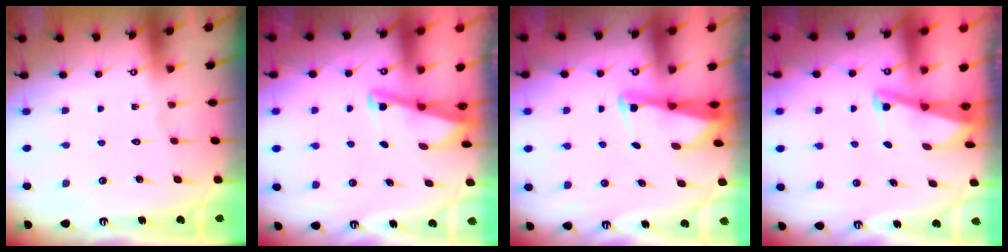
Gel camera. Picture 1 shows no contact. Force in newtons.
{"total": 2.9, "press": 2.9, "slide": 0.4}
{"total": 2.5, "press": 2.5, "slide": 0.5}
{"total": 2.0, "press": 2.0, "slide": 0.4}